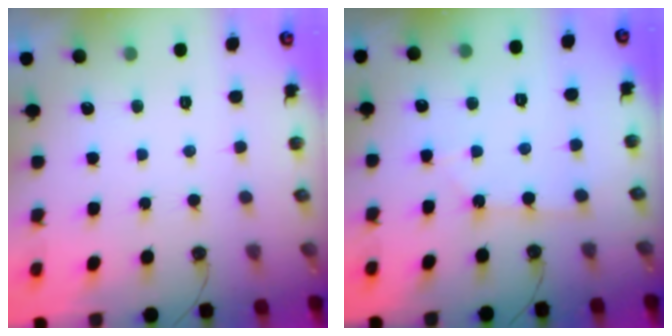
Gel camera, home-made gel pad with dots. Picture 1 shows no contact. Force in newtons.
{"total": 7.1, "press": 7.1, "slide": 0.8}